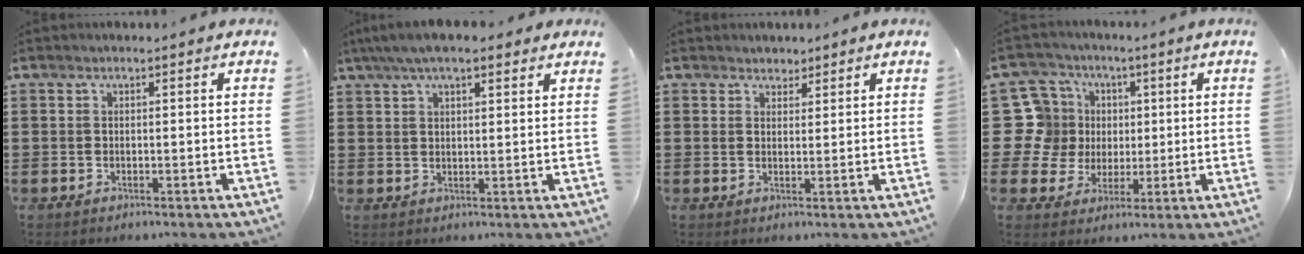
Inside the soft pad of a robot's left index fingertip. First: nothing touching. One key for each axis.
{"total": 5.3, "fx": 3.9, "fy": 1.5, "fz": 3.2, "tx": -0.069, "ty": 0.003, "tz": 0.071}
{"total": 1.7, "fx": 1.4, "fy": 0.9, "fz": -0.1, "tx": -0.003, "ty": 0.006, "tz": 0.026}
{"total": 12.1, "fx": 1.6, "fy": 11.2, "fz": 4.2, "tx": -0.148, "ty": 0.010, "tz": 0.037}